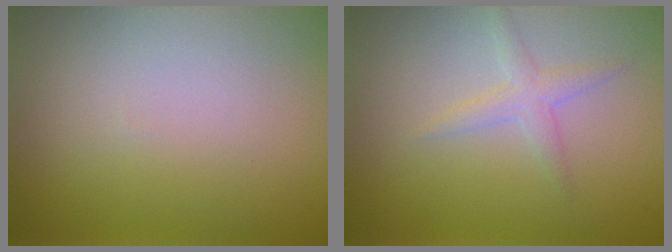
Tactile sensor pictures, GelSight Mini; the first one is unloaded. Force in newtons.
{"total": 1.6, "press": 1.6, "slide": 0.0}